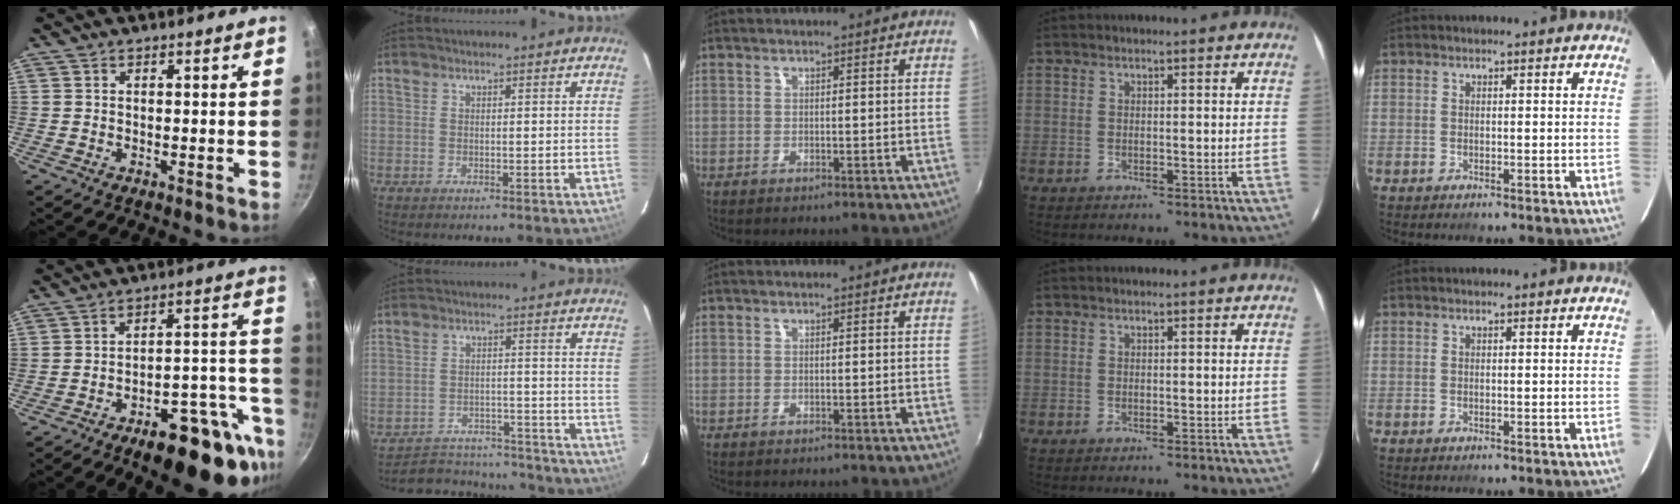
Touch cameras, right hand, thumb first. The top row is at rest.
{"thumb": {"total": 19.5, "force": [-11.1, 7.1, 14.4], "torque": [-0.146, 0.073, -0.153]}, "index": {"total": 16.0, "force": [-14.3, 6.0, 3.9], "torque": [-0.094, 0.031, -0.176]}}